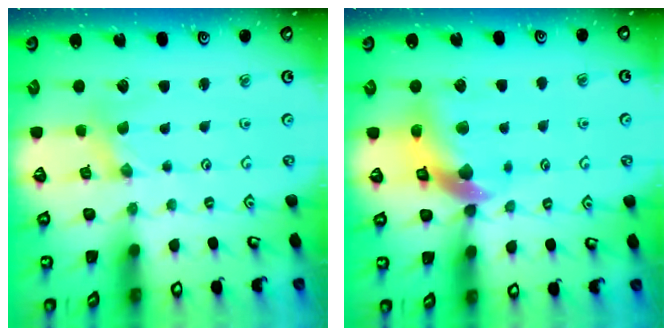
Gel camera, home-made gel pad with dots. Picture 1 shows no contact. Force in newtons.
{"total": 11.0, "press": 10.8, "slide": 1.7}